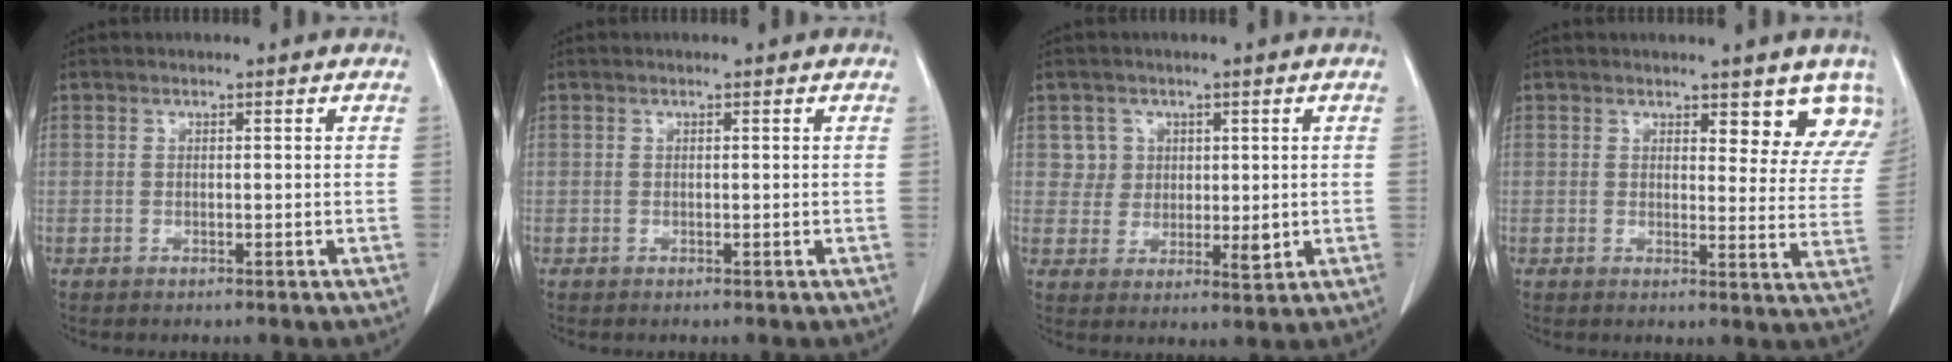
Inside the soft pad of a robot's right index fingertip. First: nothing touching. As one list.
[{"total": 0.0}, {"total": 4.7, "force": [1.7, 4.3, 0.9], "torque": [-0.006, 0.001, 0.031]}, {"total": 7.7, "force": [6.5, 2.8, 2.9], "torque": [0.001, -0.026, 0.052]}]